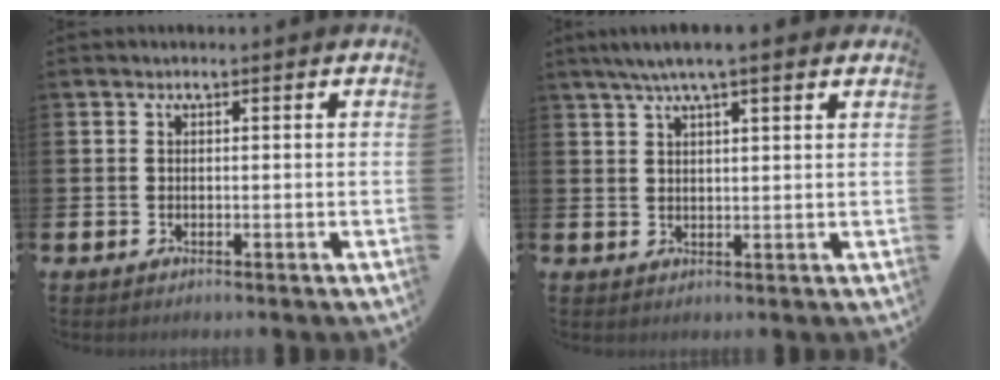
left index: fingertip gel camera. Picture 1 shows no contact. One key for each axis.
{"total": 4.9, "fx": 3.9, "fy": 0.5, "fz": 2.9, "tx": -0.058, "ty": -0.004, "tz": 0.068}